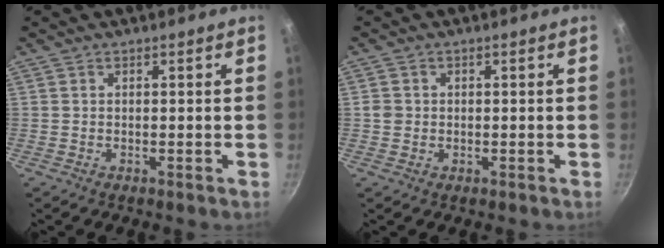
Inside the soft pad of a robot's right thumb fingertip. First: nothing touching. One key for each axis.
{"total": 1.9, "fx": -0.1, "fy": 1.8, "fz": 0.6, "tx": -0.006, "ty": 0.007, "tz": -0.002}